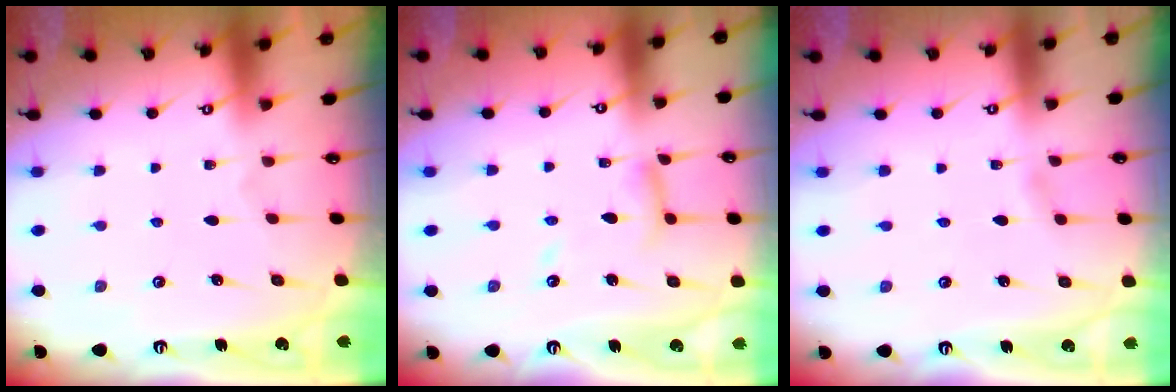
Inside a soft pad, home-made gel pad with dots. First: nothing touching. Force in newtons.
{"total": 10.0, "press": 10.0, "slide": 0.8}
{"total": 1.3, "press": 1.3, "slide": 0.2}